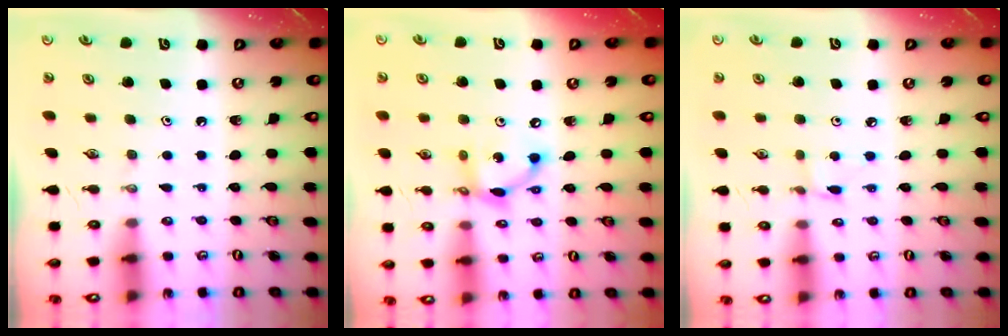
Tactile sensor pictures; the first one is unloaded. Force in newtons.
{"total": 11.0, "press": 10.9, "slide": 0.9}
{"total": 1.2, "press": 1.2, "slide": 0.1}